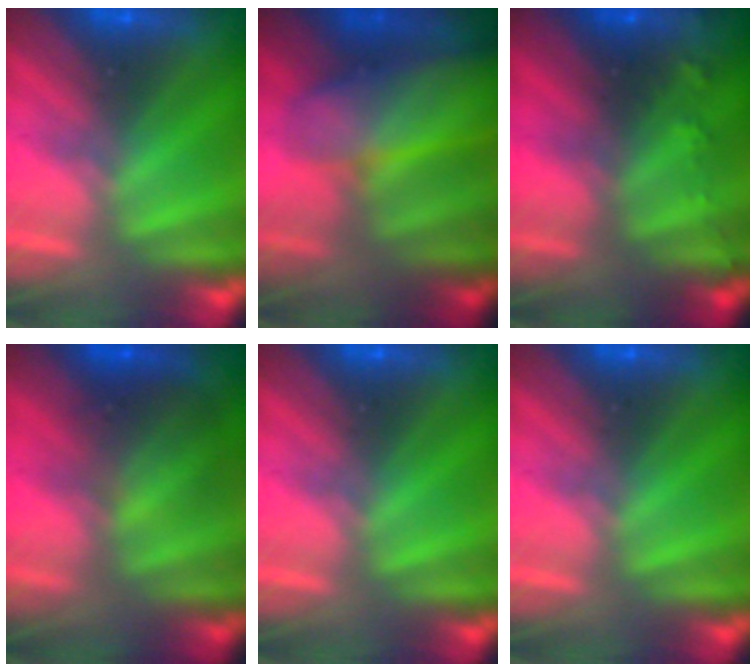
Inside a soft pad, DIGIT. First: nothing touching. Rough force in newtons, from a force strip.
{"total": 7.6}
{"total": 5.8}
{"total": 2.1}
{"total": 0.0}
{"total": 0.0}